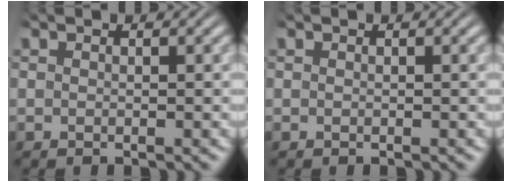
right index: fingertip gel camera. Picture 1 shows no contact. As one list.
[{"total": 0.0}]